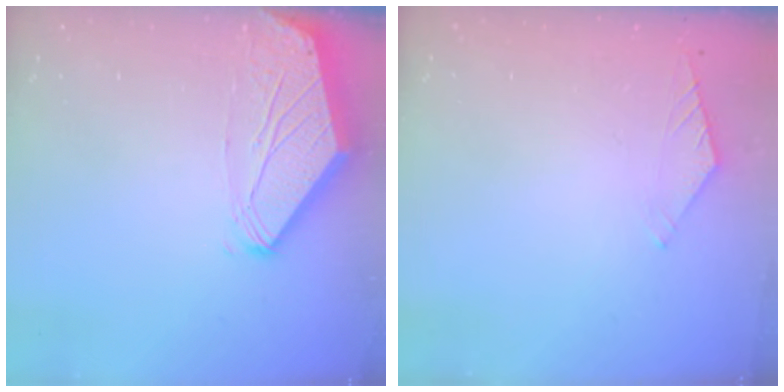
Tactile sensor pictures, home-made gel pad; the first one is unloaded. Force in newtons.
{"total": 4.2, "press": 4.1, "slide": 0.6}